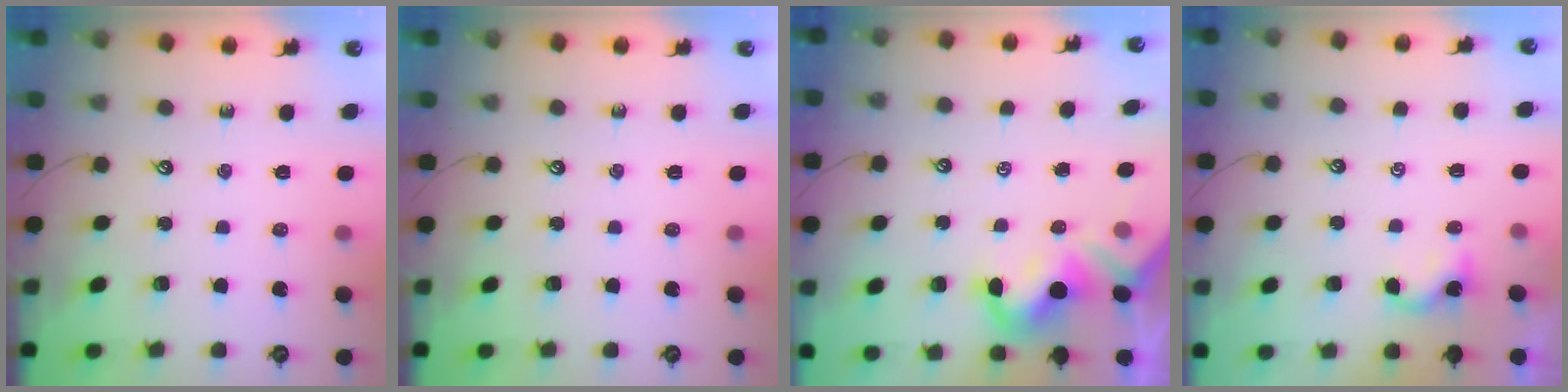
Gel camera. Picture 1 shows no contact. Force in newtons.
{"total": 0.0}
{"total": 5.8, "press": 5.7, "slide": 1.2}
{"total": 1.9, "press": 1.9, "slide": 0.3}